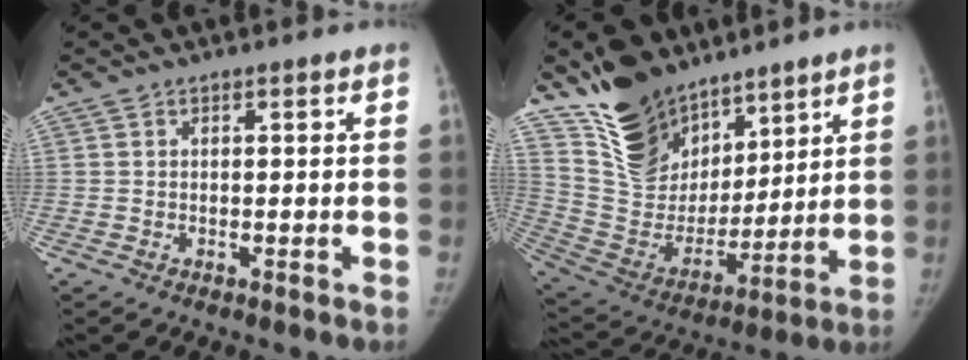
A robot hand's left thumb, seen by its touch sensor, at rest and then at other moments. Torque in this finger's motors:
{"motor_torque": [0.26, 0.14, 1.39, -1.38, 0.08]}